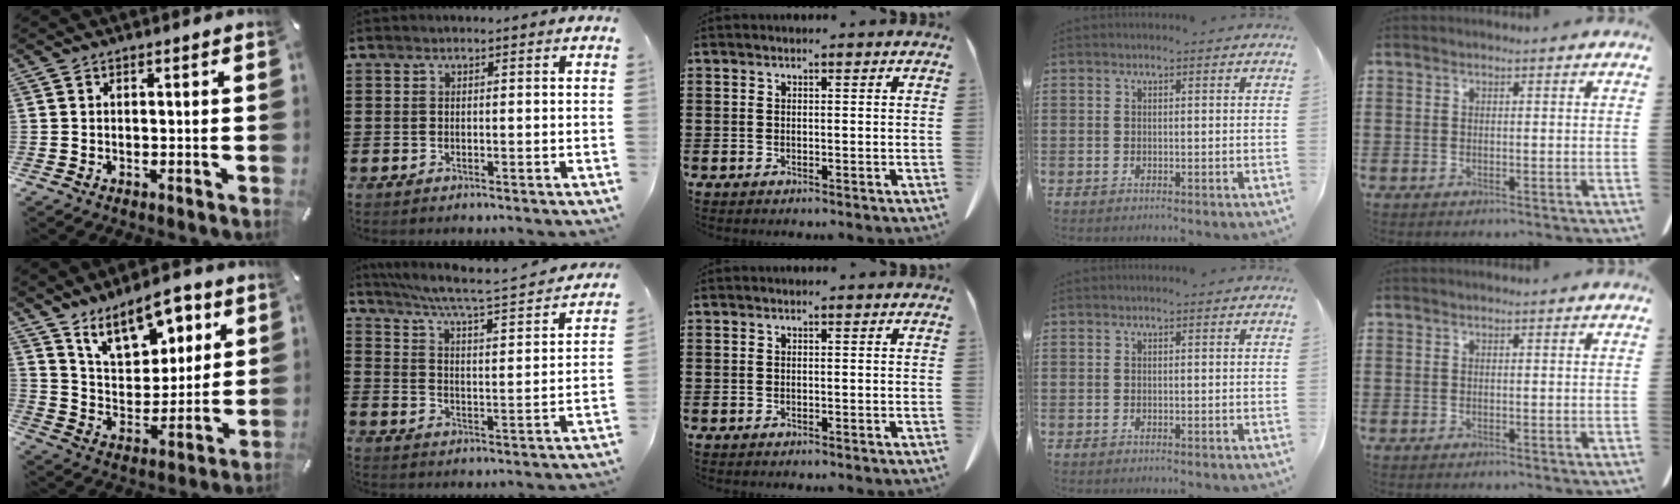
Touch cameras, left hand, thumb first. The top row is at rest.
{"thumb": {"total": 13.8, "force": [9.1, 7.7, 7.1], "torque": [-0.114, -0.045, 0.165]}, "index": {"total": 4.8, "force": [4.1, -0.4, 2.4], "torque": [-0.067, -0.038, 0.058]}}